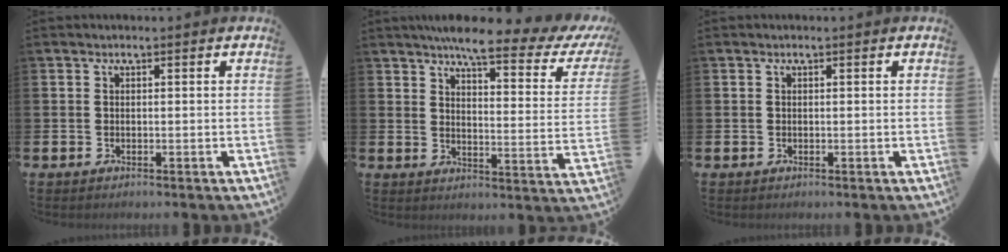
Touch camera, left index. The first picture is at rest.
{"total": 7.3, "force": [6.1, 1.1, 3.8], "torque": [-0.073, -0.044, 0.097]}
{"total": 0.0}